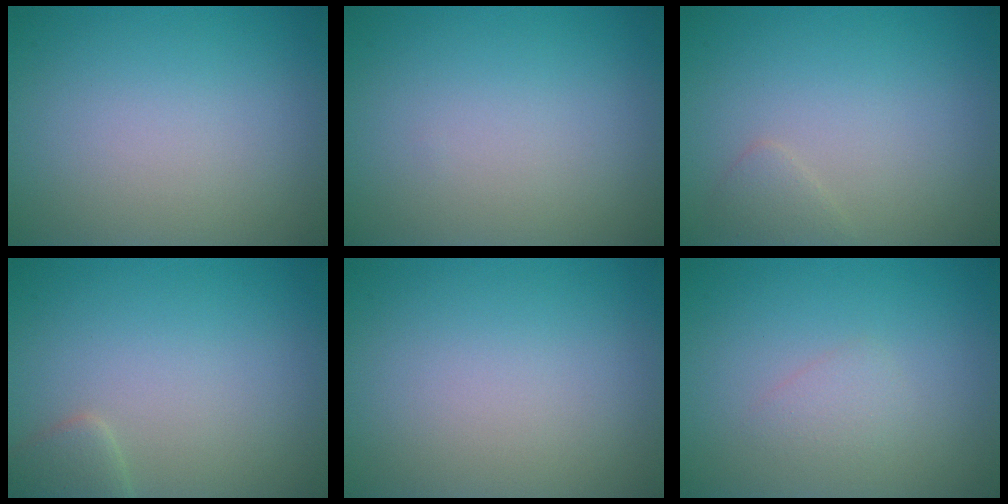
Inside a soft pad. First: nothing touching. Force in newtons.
{"total": 0.0}
{"total": 1.1, "press": 1.1, "slide": 0.0}
{"total": 1.7, "press": 1.7, "slide": 0.1}
{"total": 0.0}
{"total": 1.1, "press": 1.1, "slide": 0.0}